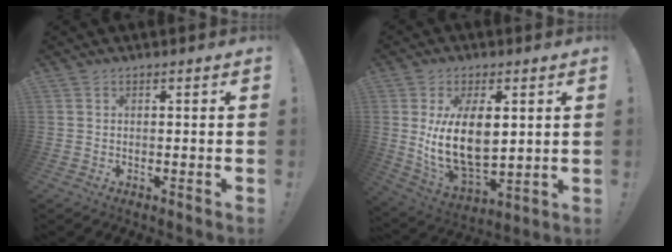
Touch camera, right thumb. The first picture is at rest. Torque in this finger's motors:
{"motor_torque": [1.91, 3.10, 0.95, -0.55, 0.53]}